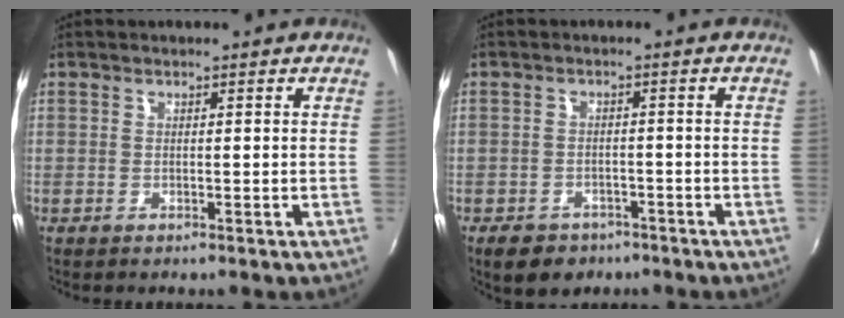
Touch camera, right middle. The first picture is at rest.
{"total": 6.4, "force": [-4.3, 4.1, 2.3], "torque": [-0.058, -0.003, -0.058]}